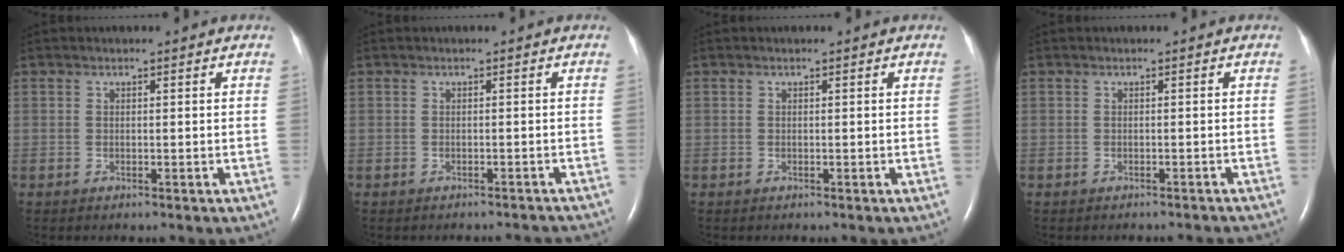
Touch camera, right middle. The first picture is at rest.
{"total": 4.2, "force": [-4.0, 0.8, 0.6], "torque": [-0.008, -0.006, -0.039]}
{"total": 0.0}
{"total": 3.3, "force": [-3.2, 0.6, 0.7], "torque": [-0.011, -0.010, -0.033]}